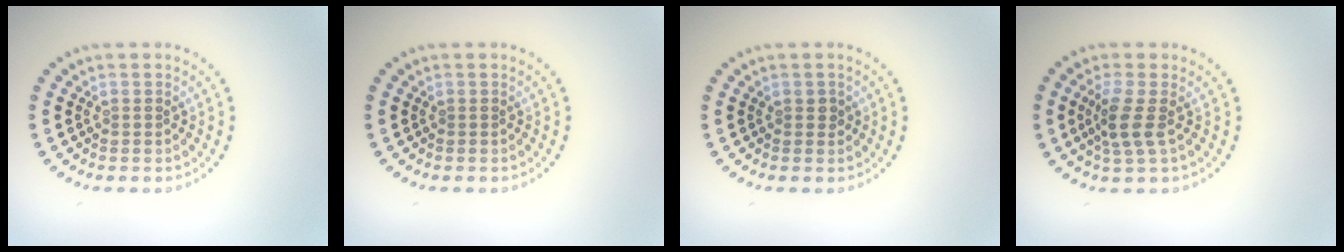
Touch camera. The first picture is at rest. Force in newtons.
{"total": 0.0}
{"total": 0.8, "press": 0.8, "slide": 0.2}
{"total": 2.7, "press": 2.1, "slide": 1.6}